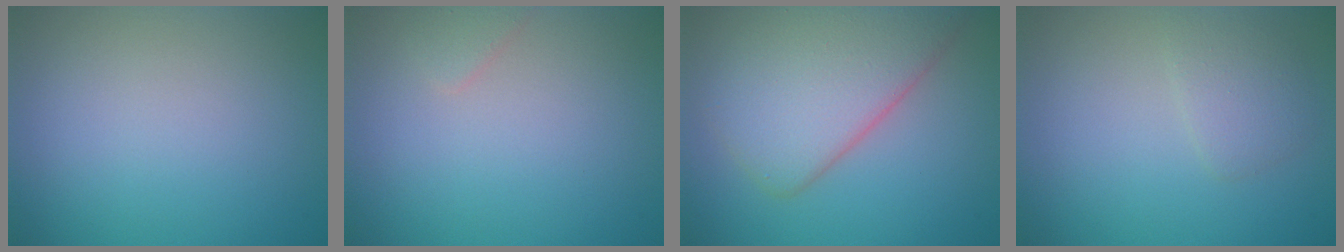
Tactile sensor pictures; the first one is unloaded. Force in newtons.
{"total": 0.9, "press": 0.9, "slide": 0.1}
{"total": 7.3, "press": 7.3, "slide": 0.5}
{"total": 1.9, "press": 1.9, "slide": 0.0}